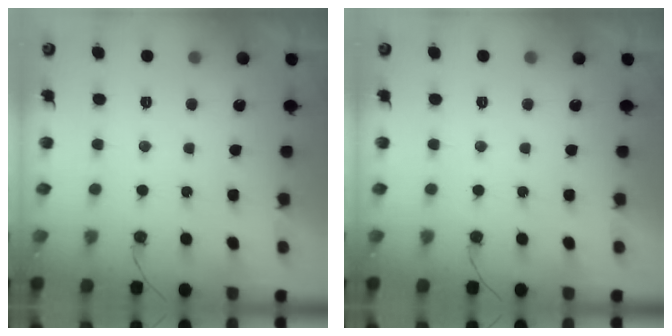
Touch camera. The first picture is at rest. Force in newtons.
{"total": 0.0}